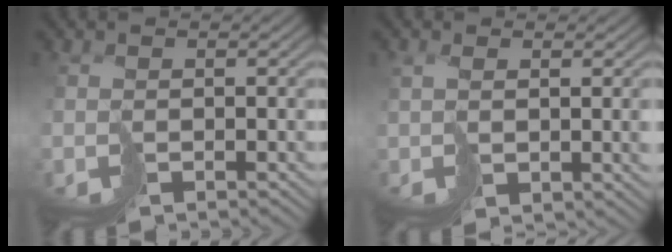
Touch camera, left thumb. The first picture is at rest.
{"total": 3.6, "force": [1.1, 1.6, 3.0], "torque": [-0.057, -0.009, 0.036]}